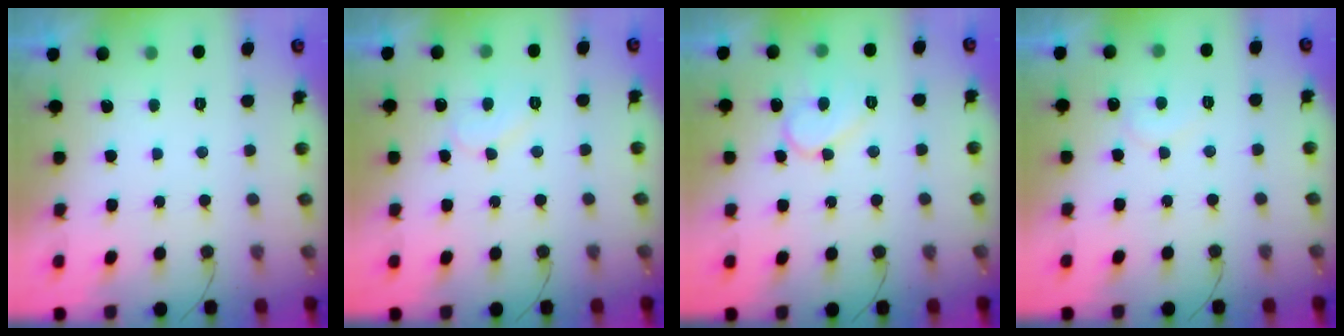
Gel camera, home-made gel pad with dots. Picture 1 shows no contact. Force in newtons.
{"total": 8.3, "press": 8.3, "slide": 0.5}
{"total": 7.9, "press": 7.9, "slide": 0.7}
{"total": 5.2, "press": 5.2, "slide": 0.3}